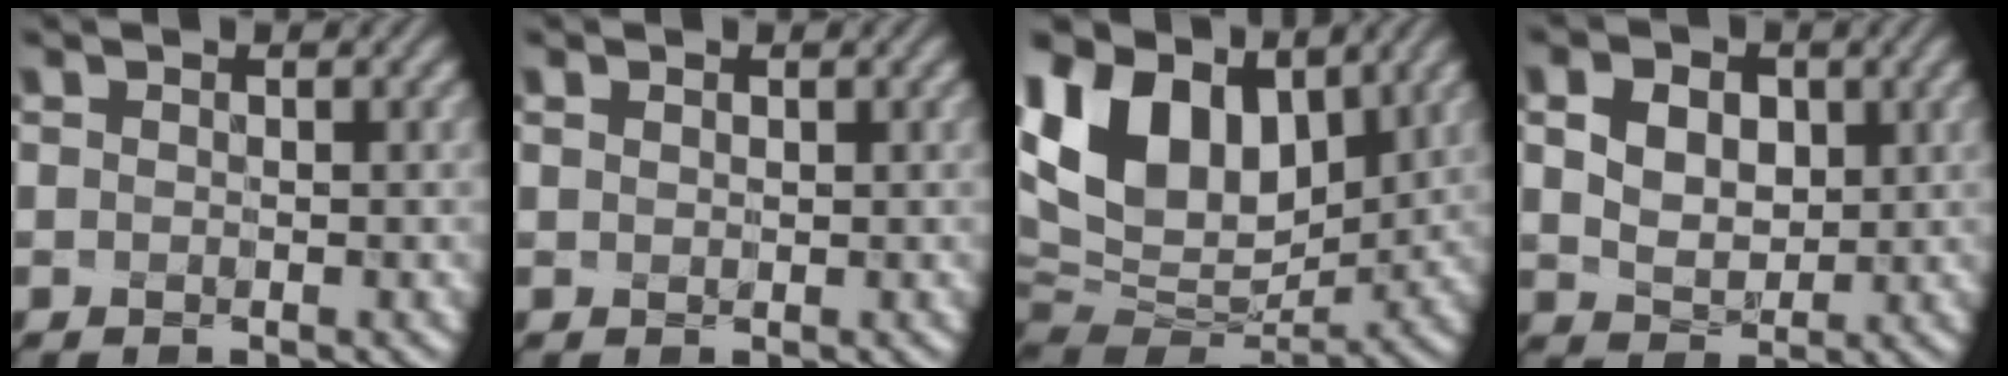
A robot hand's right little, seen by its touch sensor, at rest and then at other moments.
{"total": 0.7, "force": [0.5, 0.5, 0.2], "torque": [-0.017, 0.010, 0.008]}
{"total": 10.8, "force": [4.4, 7.0, 7.0], "torque": [-0.159, 0.007, 0.086]}
{"total": 3.3, "force": [0.9, 2.4, 2.2], "torque": [-0.047, -0.002, 0.016]}